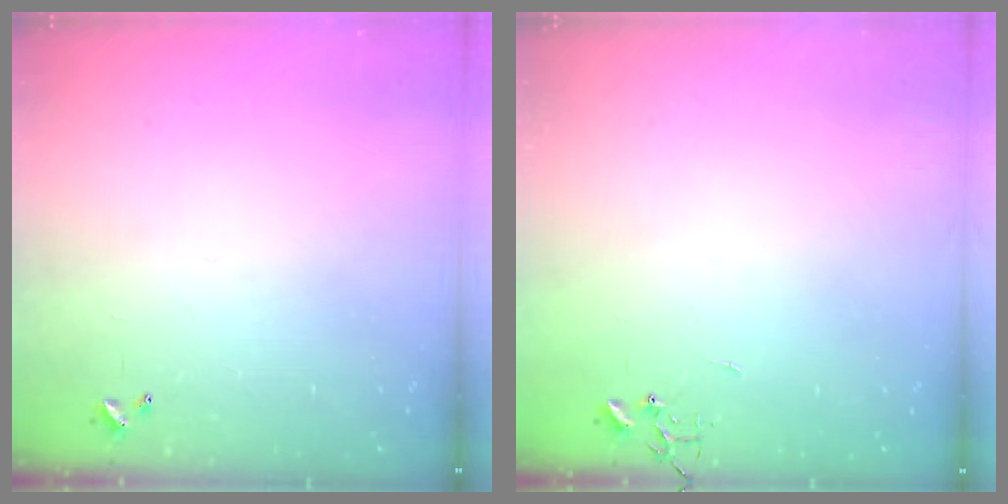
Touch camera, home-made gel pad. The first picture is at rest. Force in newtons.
{"total": 0.0}